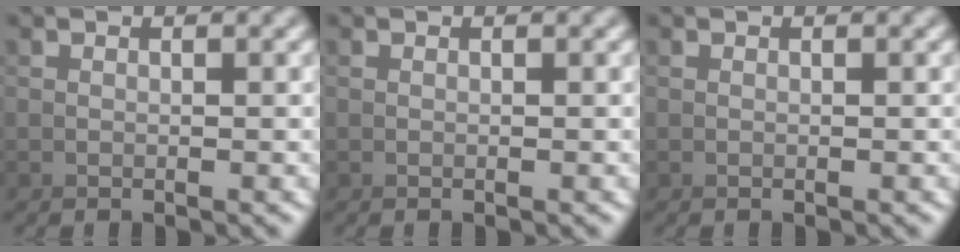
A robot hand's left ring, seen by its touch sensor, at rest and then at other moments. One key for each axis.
{"total": 0.0}
{"total": 0.0}